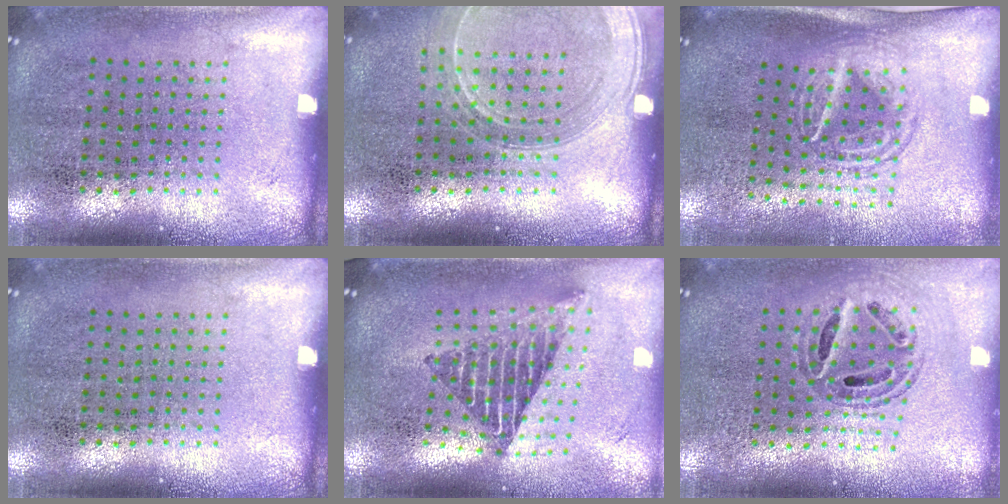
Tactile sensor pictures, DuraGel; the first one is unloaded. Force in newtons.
{"total": 1.6, "press": 1.6, "slide": 0.3}
{"total": 1.6, "press": 1.3, "slide": 1.0}
{"total": 0.0}
{"total": 2.3, "press": 1.6, "slide": 1.6}
{"total": 0.8, "press": 0.7, "slide": 0.1}